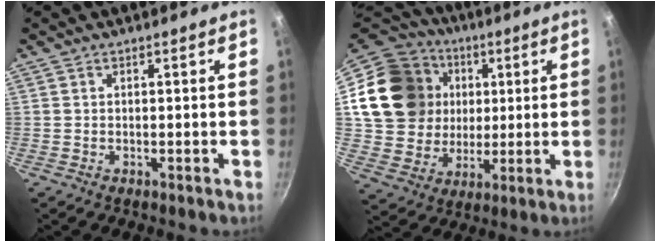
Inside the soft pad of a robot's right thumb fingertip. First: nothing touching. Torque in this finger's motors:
{"motor_torque": [1.08, 3.79, 1.22, 0.12, 0.14]}